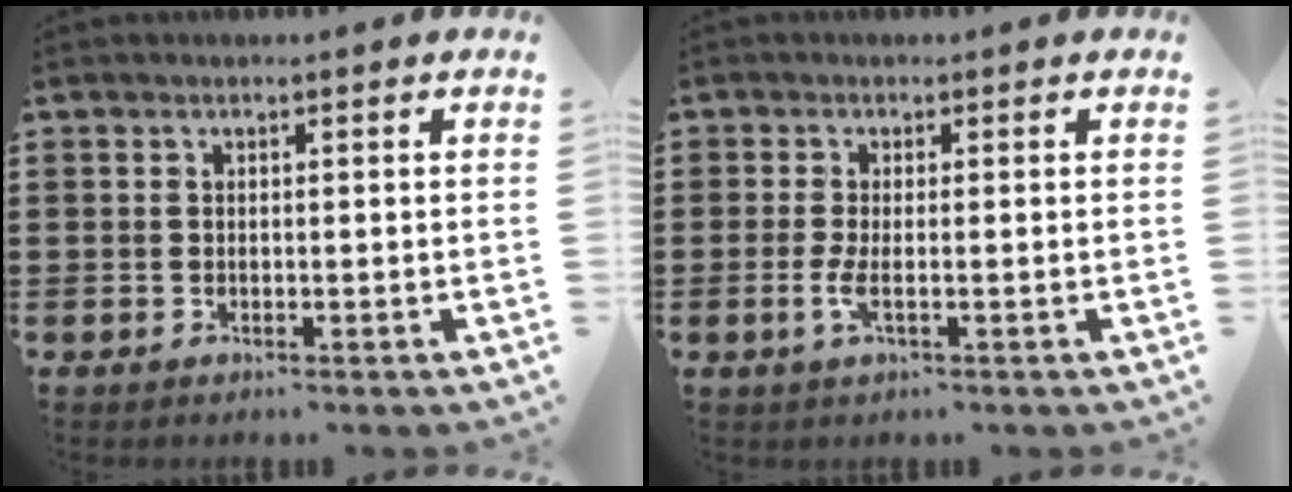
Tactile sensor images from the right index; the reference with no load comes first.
{"total": 2.7, "force": [-0.5, 0.4, 2.6], "torque": [-0.060, -0.009, -0.013]}